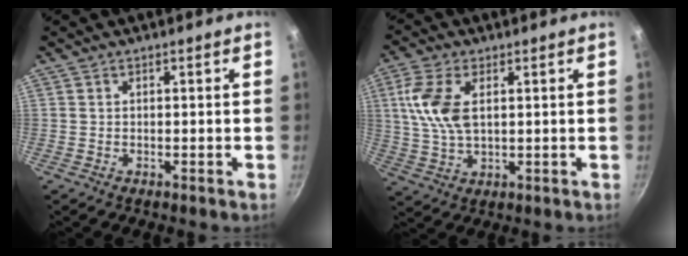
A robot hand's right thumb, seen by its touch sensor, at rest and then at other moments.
{"total": 9.8, "force": [2.4, 5.3, 7.9], "torque": [-0.160, -0.002, 0.048]}